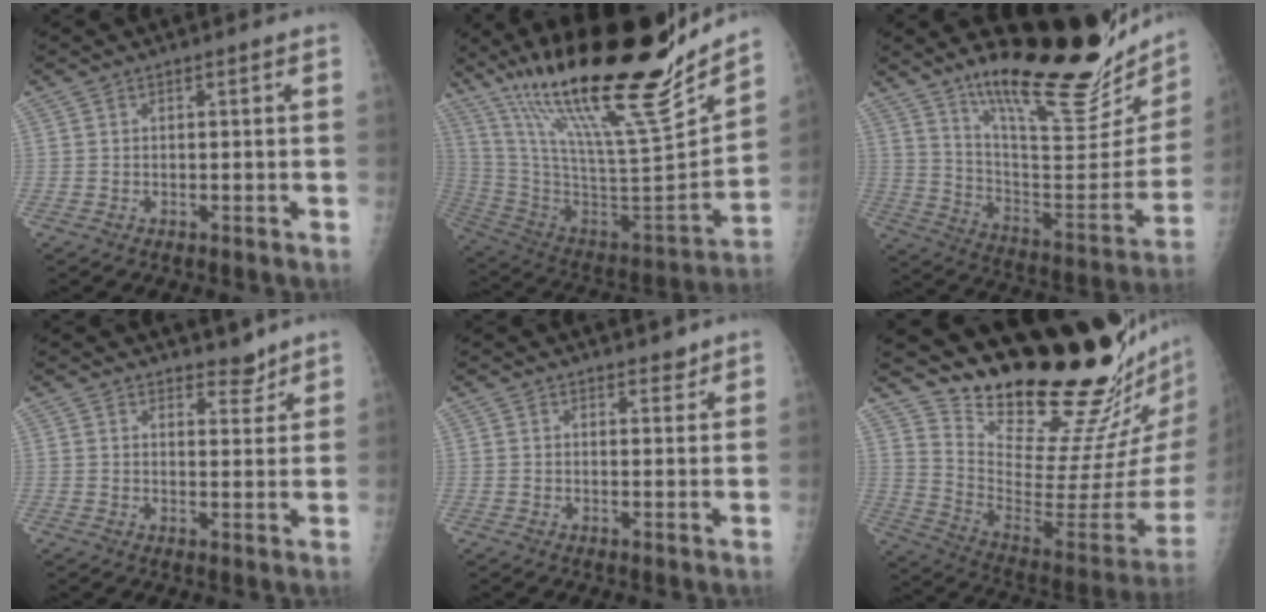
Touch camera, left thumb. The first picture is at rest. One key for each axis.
{"total": 31.4, "fx": 22.6, "fy": 5.2, "fz": 21.2, "tx": -0.333, "ty": -0.093, "tz": 0.391}
{"total": 29.2, "fx": 20.6, "fy": 7.5, "fz": 19.3, "tx": -0.257, "ty": -0.109, "tz": 0.315}
{"total": 3.8, "fx": 3.4, "fy": 1.6, "fz": 0.9, "tx": 0.008, "ty": -0.026, "tz": 0.050}
{"total": 2.5, "fx": 2.1, "fy": 1.1, "fz": 0.6, "tx": 0.008, "ty": -0.014, "tz": 0.027}
{"total": 25.7, "fx": 22.0, "fy": 3.7, "fz": 12.6, "tx": -0.158, "ty": -0.189, "tz": 0.332}